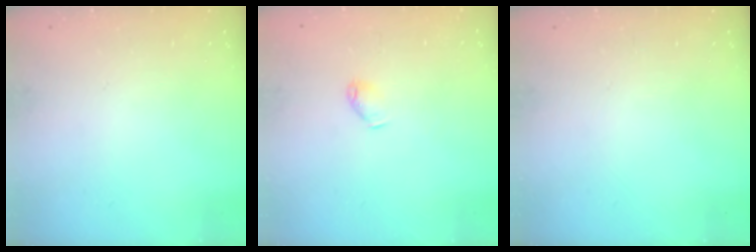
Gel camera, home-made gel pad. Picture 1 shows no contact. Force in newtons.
{"total": 3.5, "press": 3.4, "slide": 0.7}
{"total": 0.0}